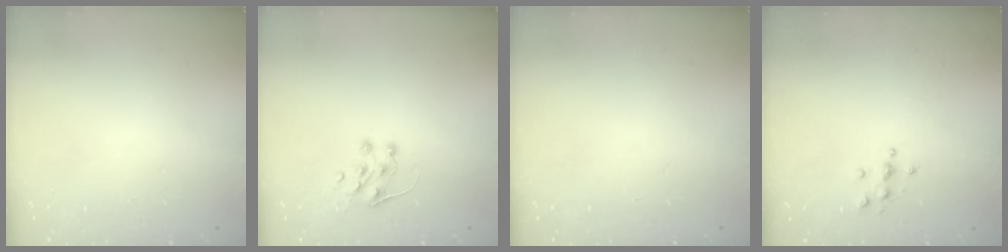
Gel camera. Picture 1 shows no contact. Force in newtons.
{"total": 6.0, "press": 5.9, "slide": 0.7}
{"total": 0.0}
{"total": 3.9, "press": 3.8, "slide": 0.4}